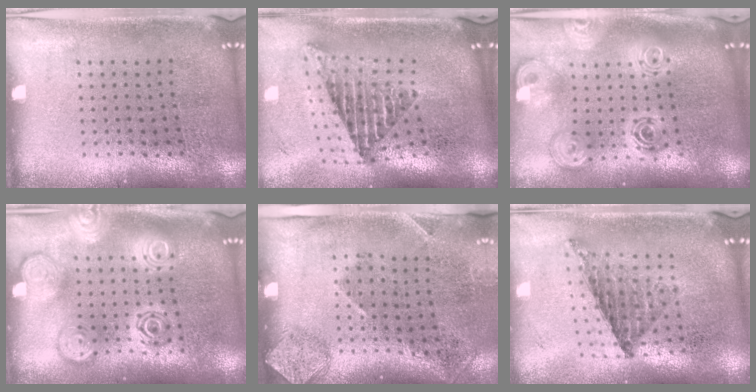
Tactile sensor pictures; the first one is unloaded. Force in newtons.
{"total": 2.5, "press": 1.7, "slide": 1.8}
{"total": 2.6, "press": 1.9, "slide": 1.8}
{"total": 2.6, "press": 2.6, "slide": 0.3}
{"total": 1.9, "press": 1.2, "slide": 1.4}
{"total": 0.8, "press": 0.8, "slide": 0.1}